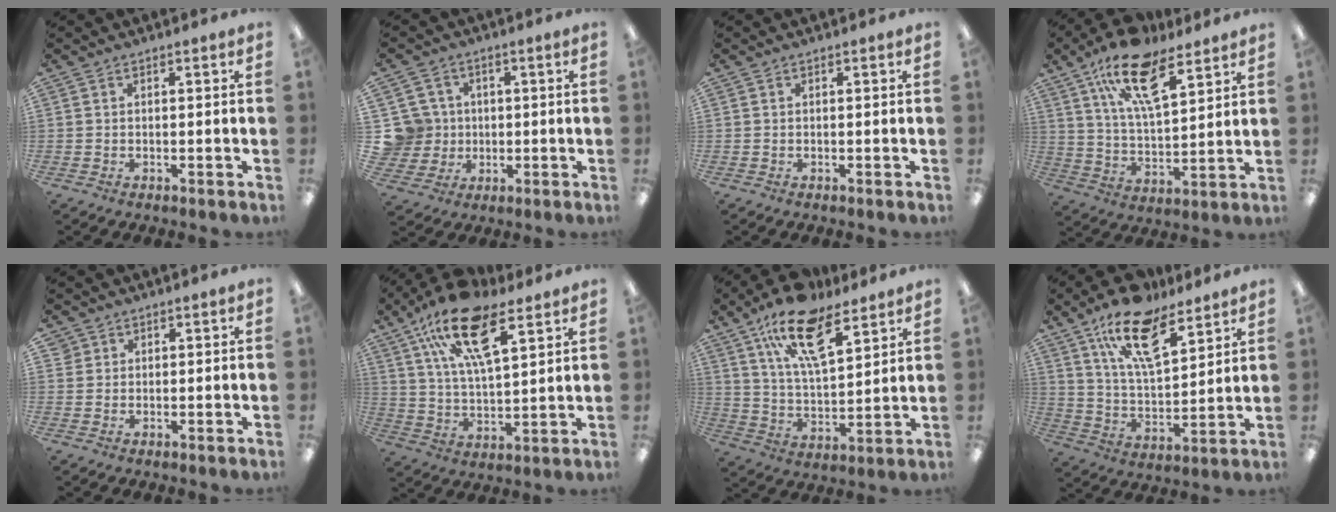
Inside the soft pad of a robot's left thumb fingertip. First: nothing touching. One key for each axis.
{"total": 9.2, "fx": 1.3, "fy": 9.0, "fz": 1.5, "tx": -0.063, "ty": 0.006, "tz": 0.035}
{"total": 0.0}
{"total": 17.7, "fx": 10.6, "fy": 7.3, "fz": 12.1, "tx": -0.207, "ty": -0.040, "tz": 0.184}
{"total": 1.7, "fx": 1.0, "fy": 1.4, "fz": 0.1, "tx": 0.003, "ty": -0.002, "tz": 0.017}
{"total": 19.4, "fx": 11.0, "fy": 7.9, "fz": 13.9, "tx": -0.253, "ty": -0.040, "tz": 0.189}
{"total": 18.3, "fx": 11.0, "fy": 7.7, "fz": 12.4, "tx": -0.205, "ty": -0.046, "tz": 0.190}
{"total": 17.9, "fx": 11.4, "fy": 7.7, "fz": 11.5, "tx": -0.193, "ty": -0.050, "tz": 0.198}